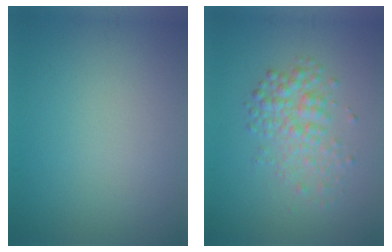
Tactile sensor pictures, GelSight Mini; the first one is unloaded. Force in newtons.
{"total": 3.2, "press": 3.2, "slide": 0.1}